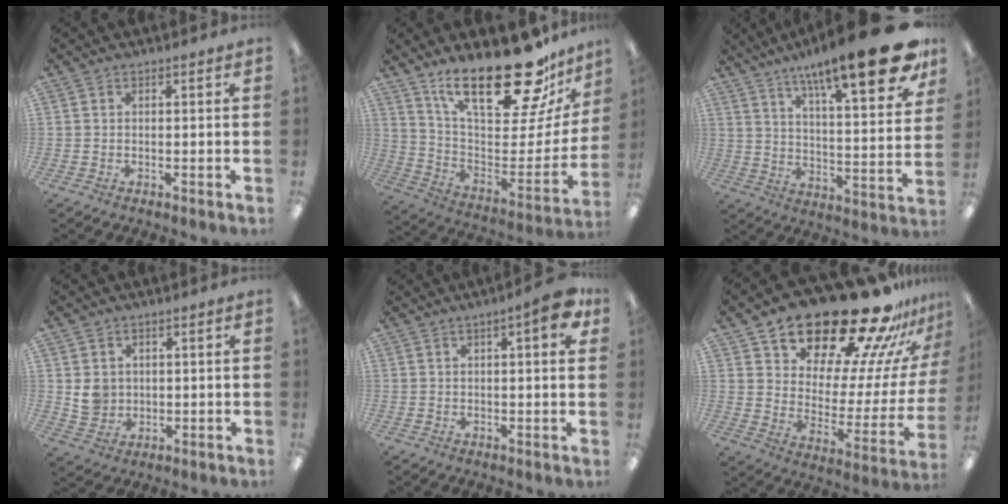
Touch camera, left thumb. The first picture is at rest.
{"total": 26.8, "force": [19.2, 8.9, 16.4], "torque": [-0.236, -0.138, 0.322]}
{"total": 21.2, "force": [15.2, 4.3, 14.1], "torque": [-0.213, -0.104, 0.242]}
{"total": 5.2, "force": [1.1, 4.9, 1.5], "torque": [-0.013, 0.002, 0.021]}
{"total": 5.9, "force": [2.6, 1.4, 5.1], "torque": [-0.070, -0.005, 0.038]}
{"total": 25.4, "force": [21.7, 8.2, 10.2], "torque": [-0.134, -0.175, 0.367]}